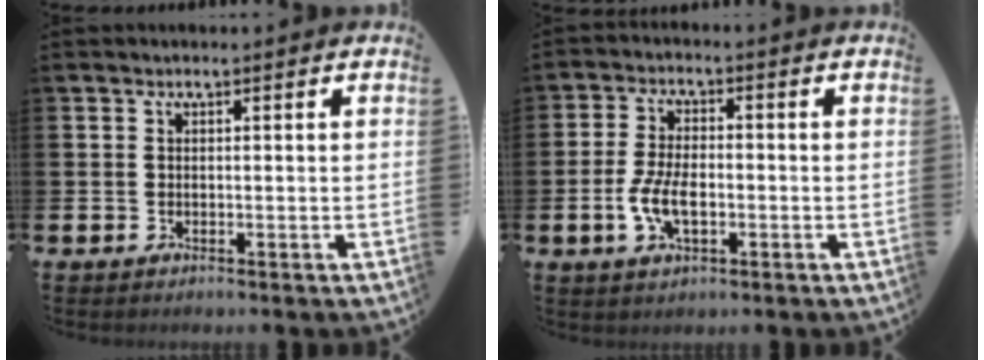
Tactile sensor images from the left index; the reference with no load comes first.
{"total": 5.4, "force": [-1.2, 2.6, 4.6], "torque": [-0.092, 0.000, -0.023]}